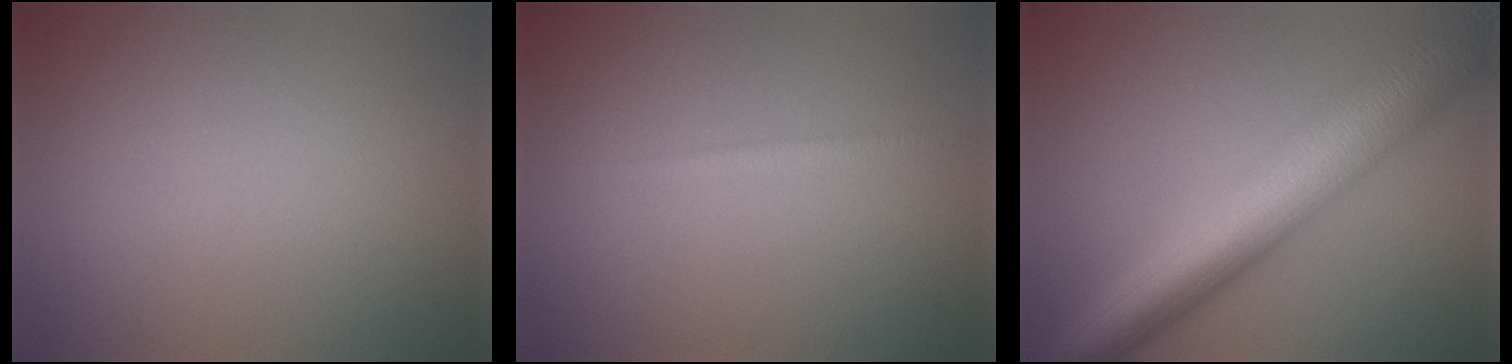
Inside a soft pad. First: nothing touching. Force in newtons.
{"total": 0.7, "press": 0.7, "slide": 0.1}
{"total": 10.2, "press": 10.2, "slide": 0.1}